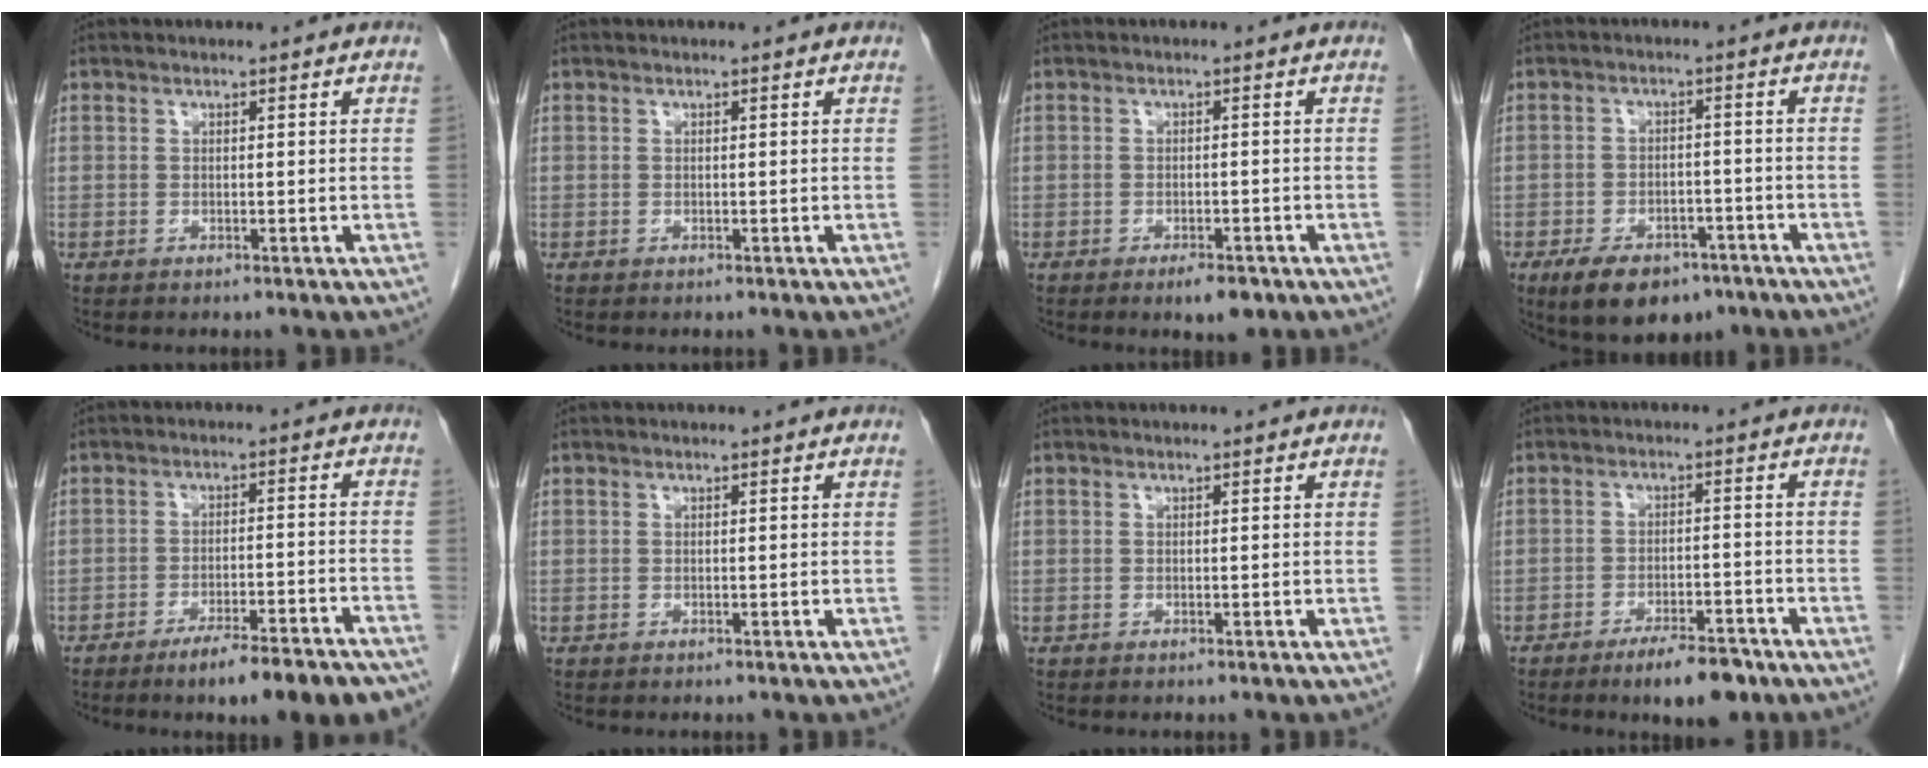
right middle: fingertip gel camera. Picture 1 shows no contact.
{"total": 0.0}
{"total": 3.2, "force": [-2.1, 1.1, 2.2], "torque": [-0.034, -0.002, -0.025]}
{"total": 10.0, "force": [-6.8, 5.0, 5.4], "torque": [-0.085, -0.002, -0.104]}
{"total": 11.5, "force": [-8.8, 1.0, 7.4], "torque": [-0.081, -0.008, -0.127]}
{"total": 0.0}
{"total": 0.0}
{"total": 6.8, "force": [-4.9, 1.8, 4.4], "torque": [-0.069, -0.004, -0.072]}